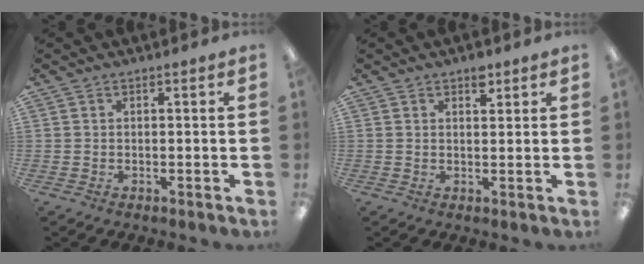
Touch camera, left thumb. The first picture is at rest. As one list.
[{"total": 3.1, "force": [2.1, 1.5, 1.6], "torque": [-0.001, -0.012, 0.032]}]